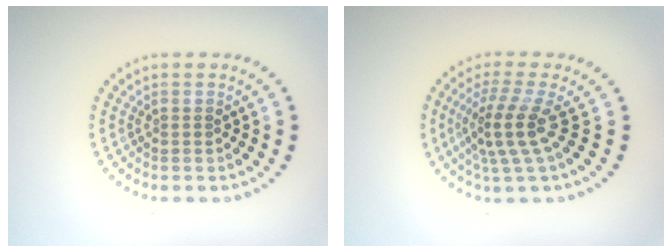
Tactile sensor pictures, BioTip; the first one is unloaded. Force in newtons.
{"total": 3.7, "press": 2.6, "slide": 2.6}